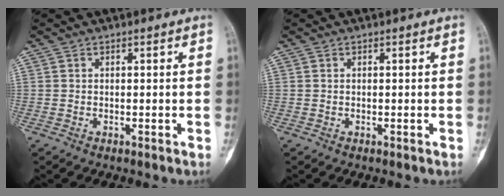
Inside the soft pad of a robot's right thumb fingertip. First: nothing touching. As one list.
[{"total": 0.0}]